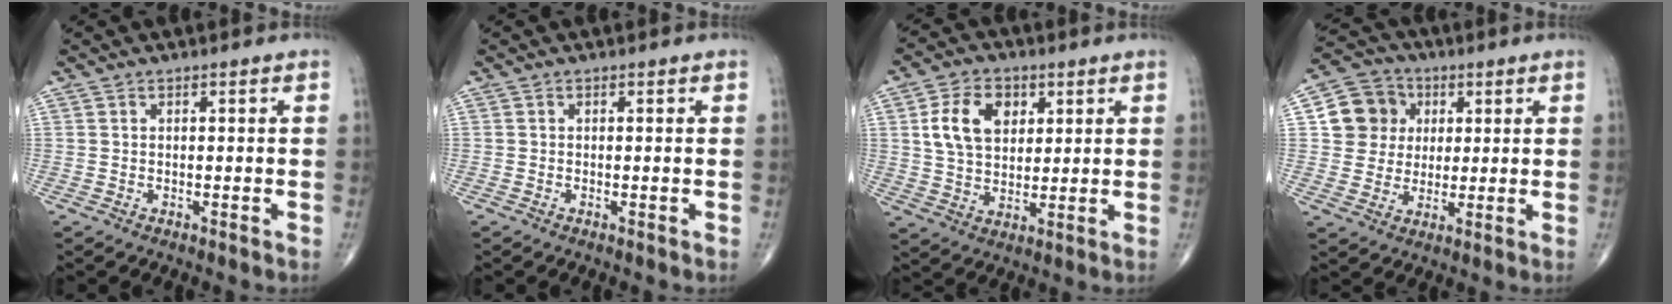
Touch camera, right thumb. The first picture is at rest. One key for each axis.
{"total": 0.0}
{"total": 10.5, "fx": 3.3, "fy": 7.3, "fz": 6.9, "tx": -0.105, "ty": -0.005, "tz": 0.062}
{"total": 10.0, "fx": 2.4, "fy": 9.2, "fz": 3.2, "tx": -0.027, "ty": 0.002, "tz": 0.036}